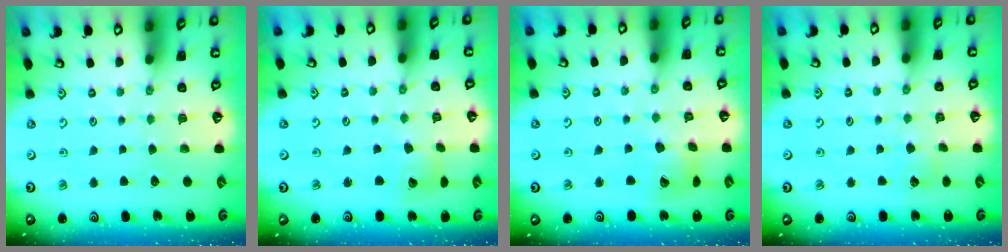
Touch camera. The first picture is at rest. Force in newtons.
{"total": 5.3, "press": 5.2, "slide": 0.6}
{"total": 9.7, "press": 9.6, "slide": 1.3}
{"total": 3.6, "press": 3.6, "slide": 0.4}